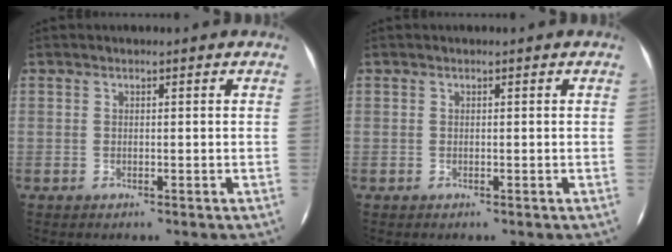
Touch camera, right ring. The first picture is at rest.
{"total": 0.0}